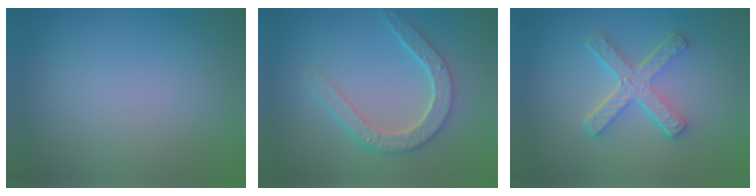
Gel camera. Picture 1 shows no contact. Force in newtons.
{"total": 4.7, "press": 3.8, "slide": 2.9}
{"total": 5.2, "press": 3.9, "slide": 3.5}